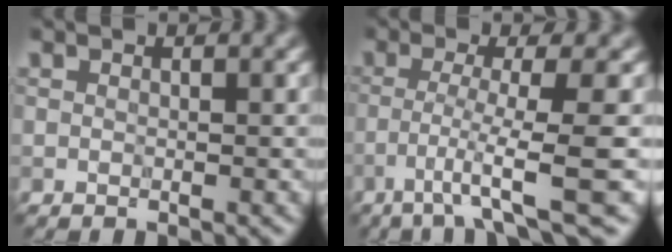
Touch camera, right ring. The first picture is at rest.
{"total": 5.9, "force": [-2.5, 0.2, 5.3], "torque": [-0.081, 0.002, -0.048]}